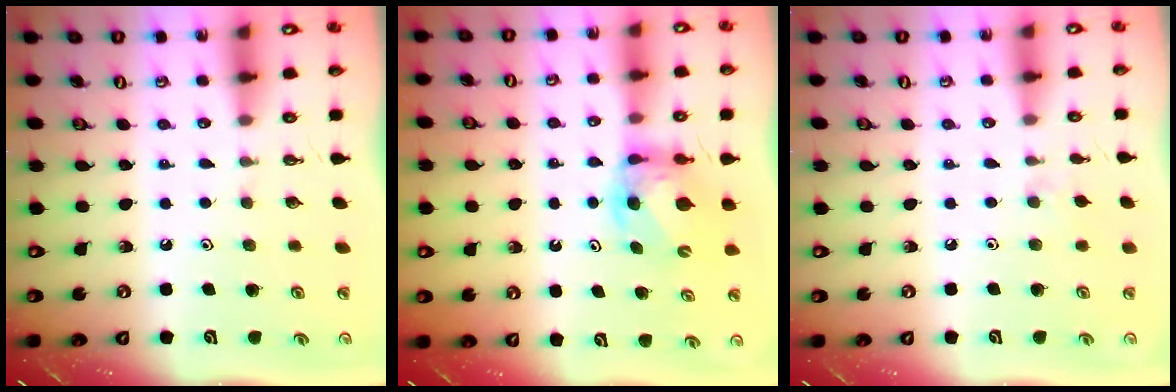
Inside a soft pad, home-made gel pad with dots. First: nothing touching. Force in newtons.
{"total": 6.2, "press": 6.2, "slide": 0.4}
{"total": 2.4, "press": 2.4, "slide": 0.5}